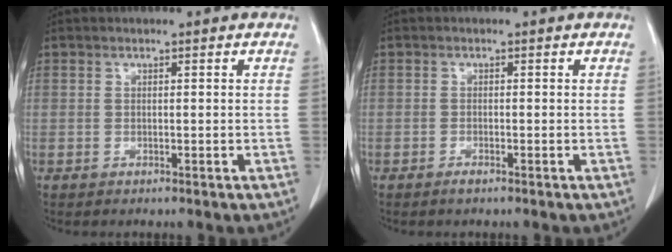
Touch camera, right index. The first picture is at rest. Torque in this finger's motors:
{"motor_torque": [0.13, -0.10, 0.01, 0.02]}